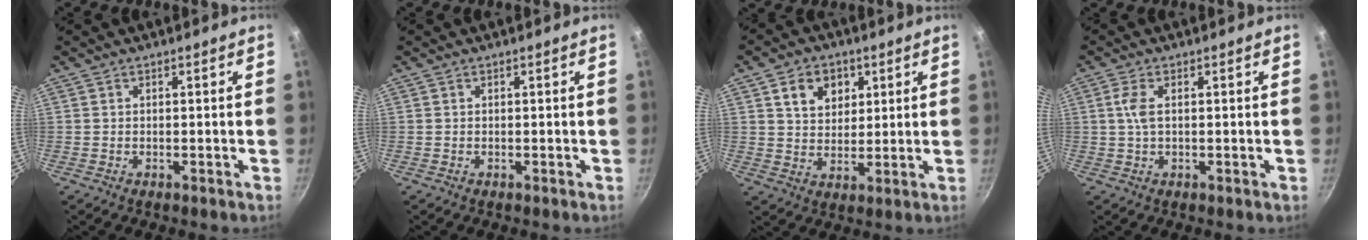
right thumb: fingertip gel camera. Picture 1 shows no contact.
{"total": 0.0}
{"total": 8.1, "force": [3.2, 6.2, 4.1], "torque": [-0.040, -0.007, 0.054]}
{"total": 3.2, "force": [0.4, 1.2, 3.0], "torque": [-0.071, 0.005, 0.006]}